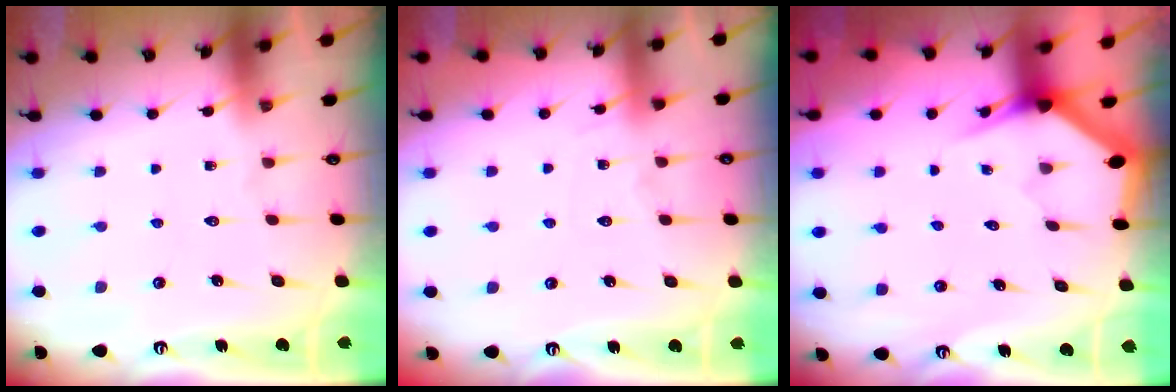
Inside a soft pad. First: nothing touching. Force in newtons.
{"total": 5.8, "press": 5.7, "slide": 0.7}
{"total": 2.9, "press": 2.9, "slide": 0.0}